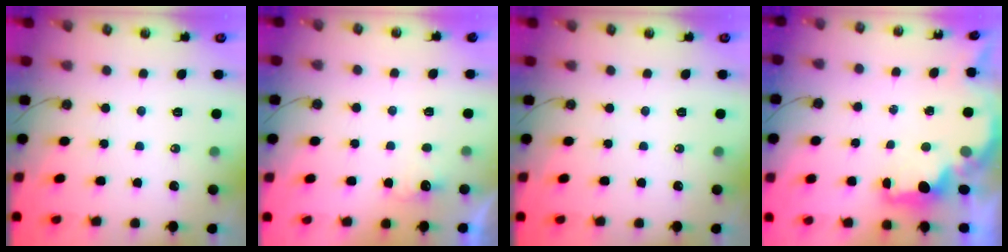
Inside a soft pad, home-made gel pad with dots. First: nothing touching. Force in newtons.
{"total": 2.1, "press": 1.9, "slide": 0.8}
{"total": 0.0}
{"total": 2.1, "press": 1.9, "slide": 0.8}